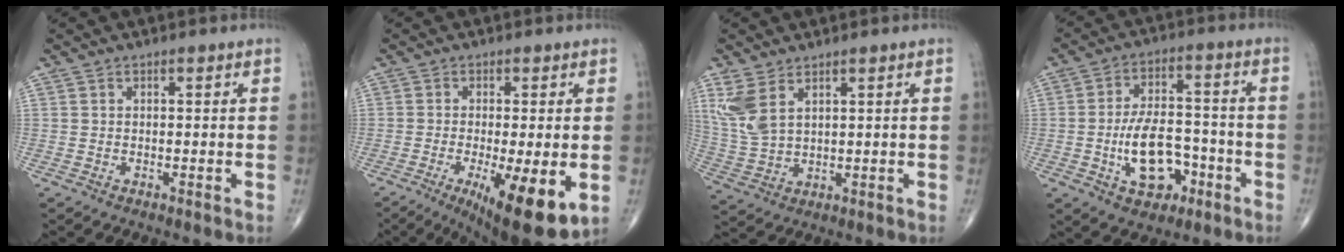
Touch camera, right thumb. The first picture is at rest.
{"total": 13.8, "force": [-4.1, 3.5, 12.6], "torque": [-0.175, -0.023, -0.054]}
{"total": 7.7, "force": [3.9, 3.7, 5.4], "torque": [-0.126, -0.009, 0.092]}
{"total": 11.9, "force": [-4.0, 7.0, 8.7], "torque": [-0.122, 0.034, -0.060]}